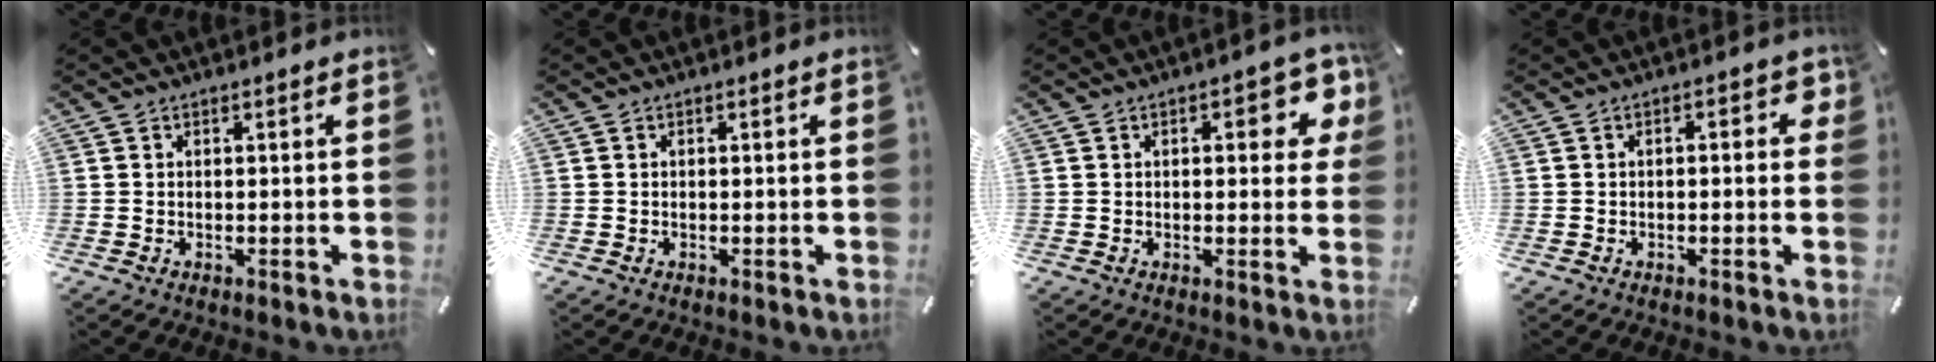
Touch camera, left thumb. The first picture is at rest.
{"total": 0.0}
{"total": 7.7, "force": [2.2, 3.4, 6.5], "torque": [-0.079, -0.007, 0.029]}
{"total": 2.8, "force": [-0.5, 1.3, 2.4], "torque": [-0.036, 0.007, -0.013]}